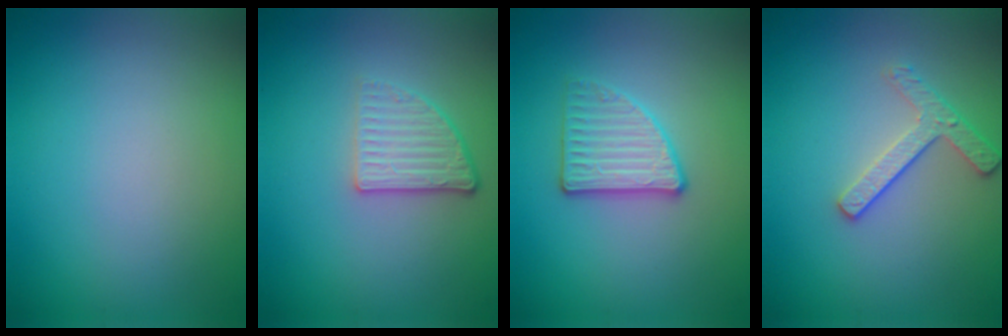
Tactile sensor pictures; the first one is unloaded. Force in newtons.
{"total": 3.0, "press": 2.3, "slide": 1.8}
{"total": 2.9, "press": 2.8, "slide": 0.7}
{"total": 2.4, "press": 2.3, "slide": 0.9}